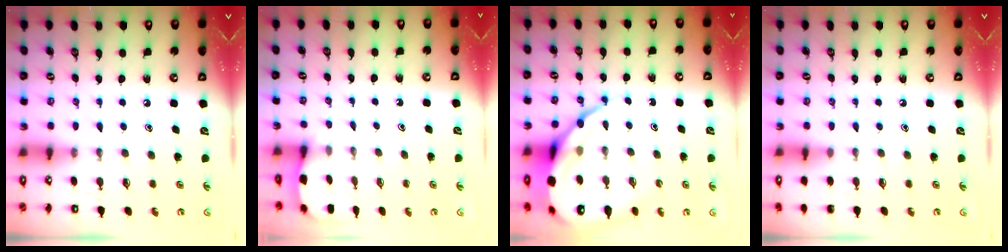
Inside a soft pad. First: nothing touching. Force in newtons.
{"total": 1.2, "press": 1.2, "slide": 0.0}
{"total": 13.7, "press": 13.6, "slide": 1.5}
{"total": 0.0}